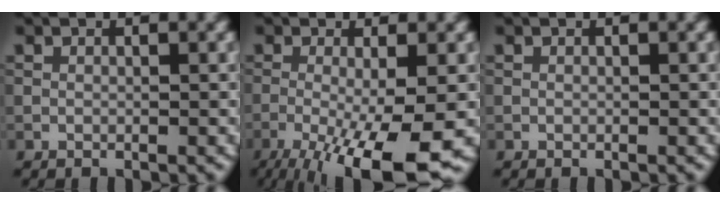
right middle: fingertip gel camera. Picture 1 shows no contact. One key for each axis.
{"total": 10.5, "fx": -4.5, "fy": 2.4, "fz": 9.2, "tx": -0.151, "ty": -0.021, "tz": -0.071}
{"total": 0.0}